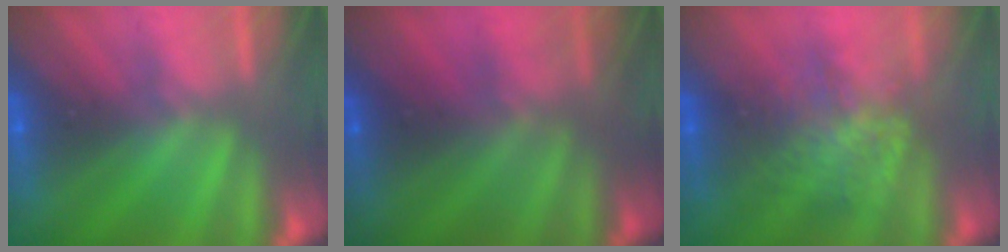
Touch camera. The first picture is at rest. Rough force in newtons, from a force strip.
{"total": 2.9}
{"total": 2.3}